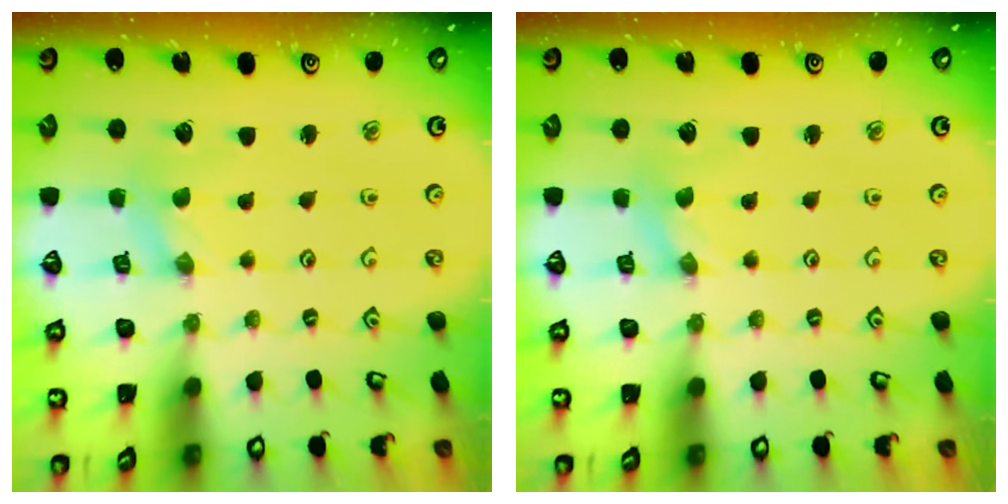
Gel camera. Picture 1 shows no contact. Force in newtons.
{"total": 0.0}